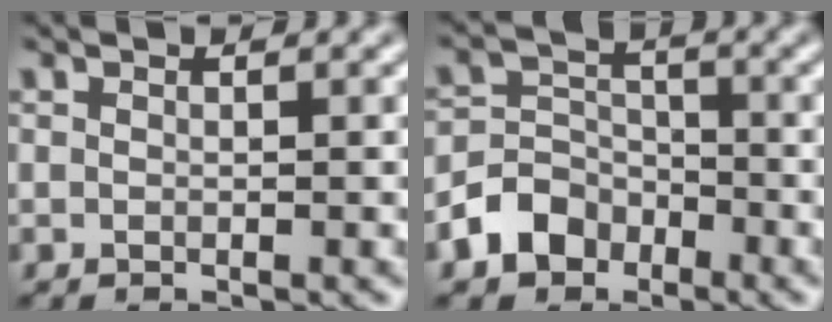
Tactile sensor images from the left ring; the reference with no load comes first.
{"total": 4.1, "force": [-2.4, 3.1, 1.2], "torque": [-0.020, 0.003, -0.052]}